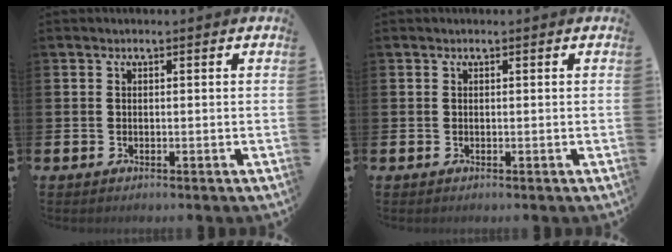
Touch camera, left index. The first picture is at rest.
{"total": 0.0}